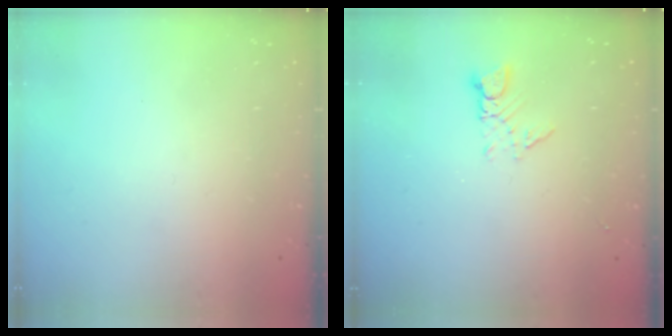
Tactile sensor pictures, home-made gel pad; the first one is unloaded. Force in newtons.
{"total": 3.0, "press": 3.0, "slide": 0.3}